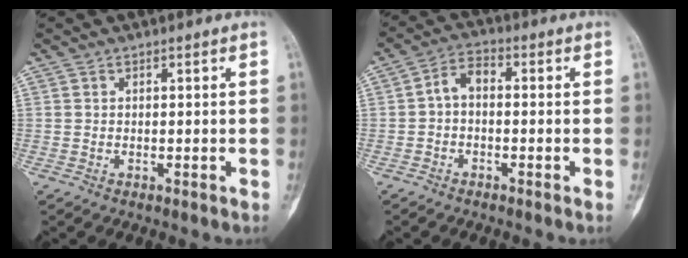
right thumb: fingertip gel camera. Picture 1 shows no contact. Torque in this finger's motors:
{"motor_torque": [0.03, 0.03, 0.20, -0.19, 0.01]}